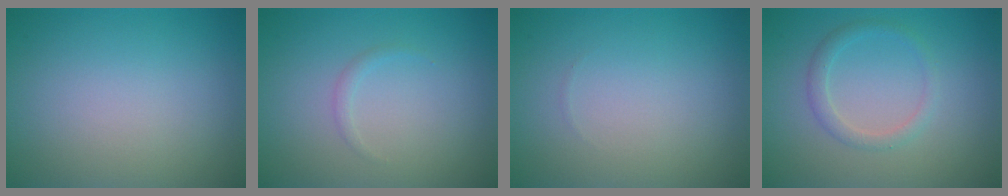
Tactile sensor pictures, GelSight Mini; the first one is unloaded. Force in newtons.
{"total": 0.6, "press": 0.6, "slide": 0.1}
{"total": 0.0}
{"total": 1.7, "press": 1.7, "slide": 0.0}